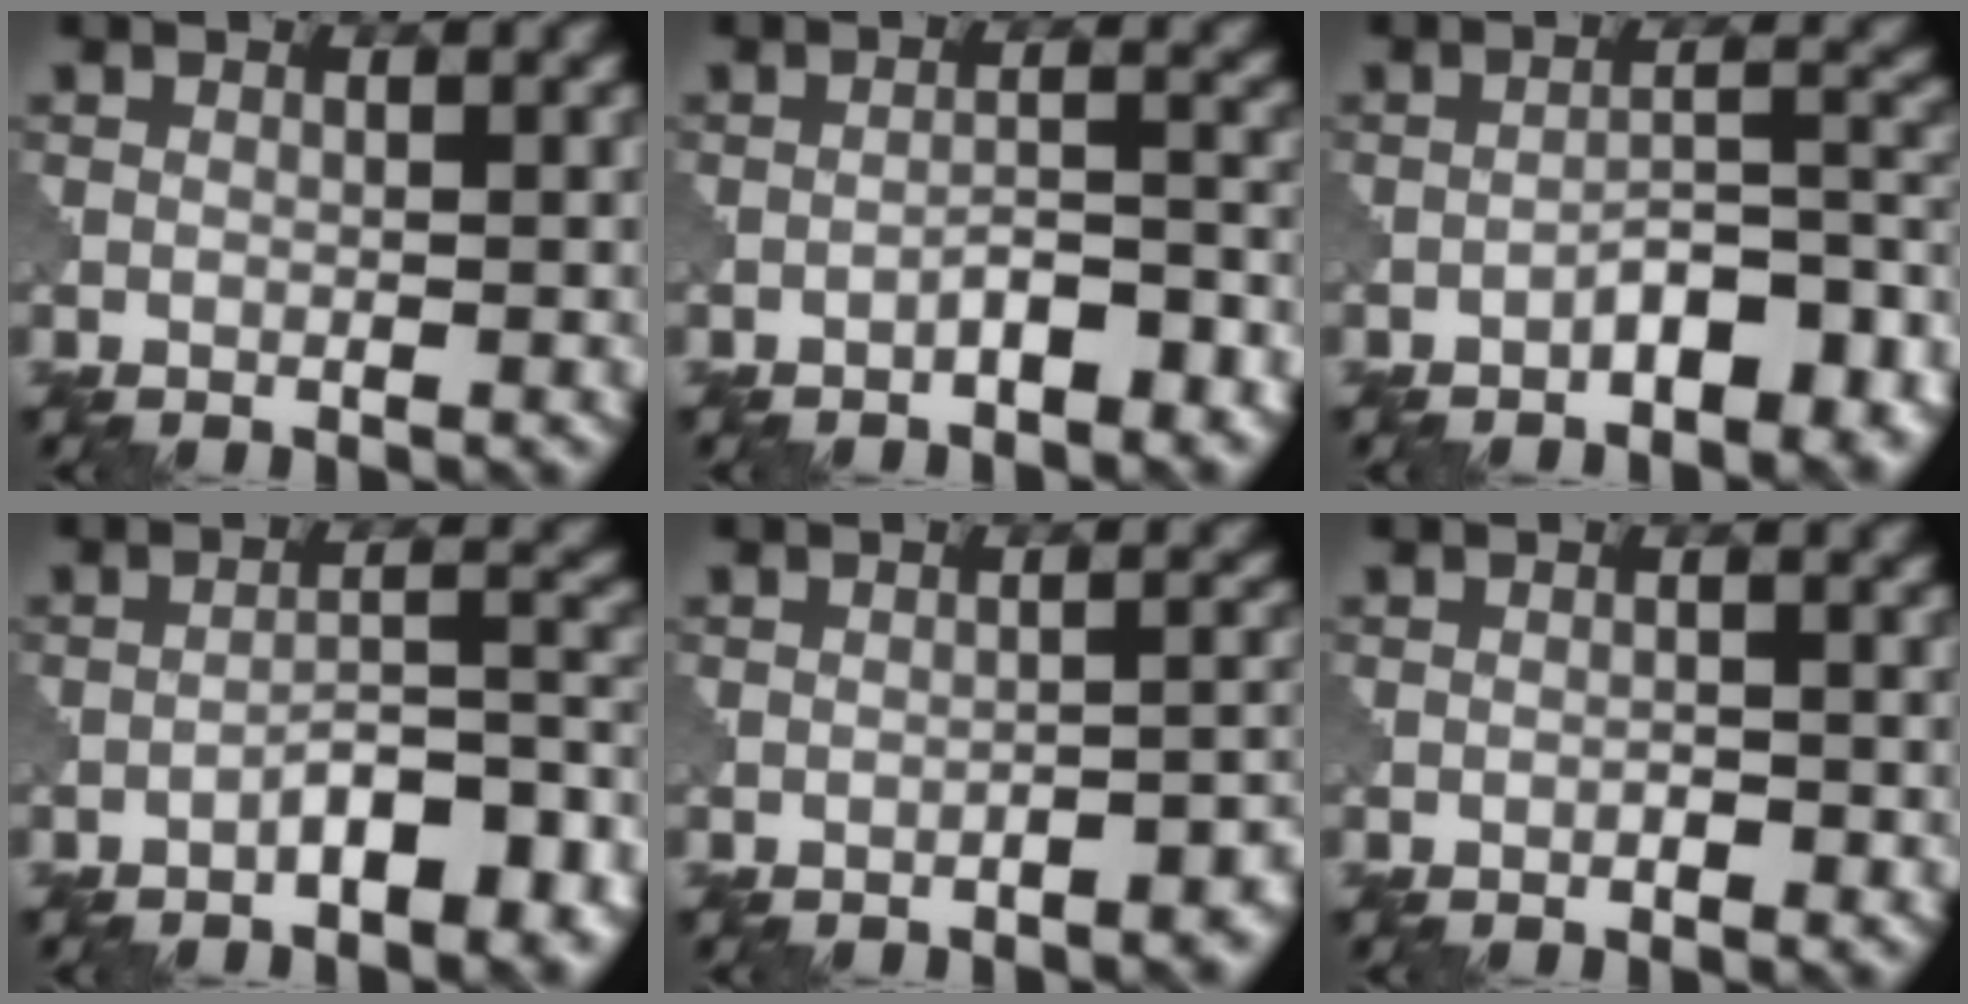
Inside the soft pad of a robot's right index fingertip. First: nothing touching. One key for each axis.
{"total": 2.7, "fx": -1.7, "fy": 0.9, "fz": 1.9, "tx": -0.030, "ty": 0.013, "tz": -0.028}
{"total": 5.4, "fx": -3.4, "fy": 2.0, "fz": 3.7, "tx": -0.048, "ty": 0.017, "tz": -0.050}
{"total": 5.5, "fx": -3.3, "fy": 1.8, "fz": 3.9, "tx": -0.055, "ty": 0.017, "tz": -0.049}
{"total": 2.8, "fx": -1.9, "fy": 0.9, "fz": 1.9, "tx": -0.026, "ty": 0.008, "tz": -0.025}
{"total": 0.5, "fx": -0.3, "fy": 0.3, "fz": 0.3, "tx": -0.005, "ty": 0.002, "tz": -0.004}